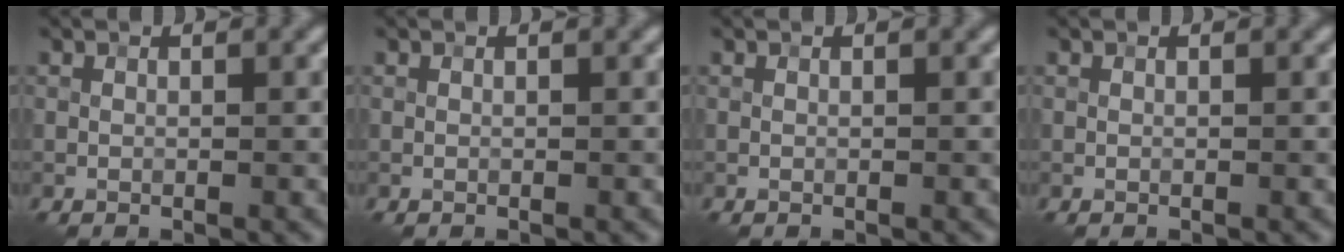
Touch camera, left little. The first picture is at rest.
{"total": 0.0}
{"total": 0.0}
{"total": 0.0}